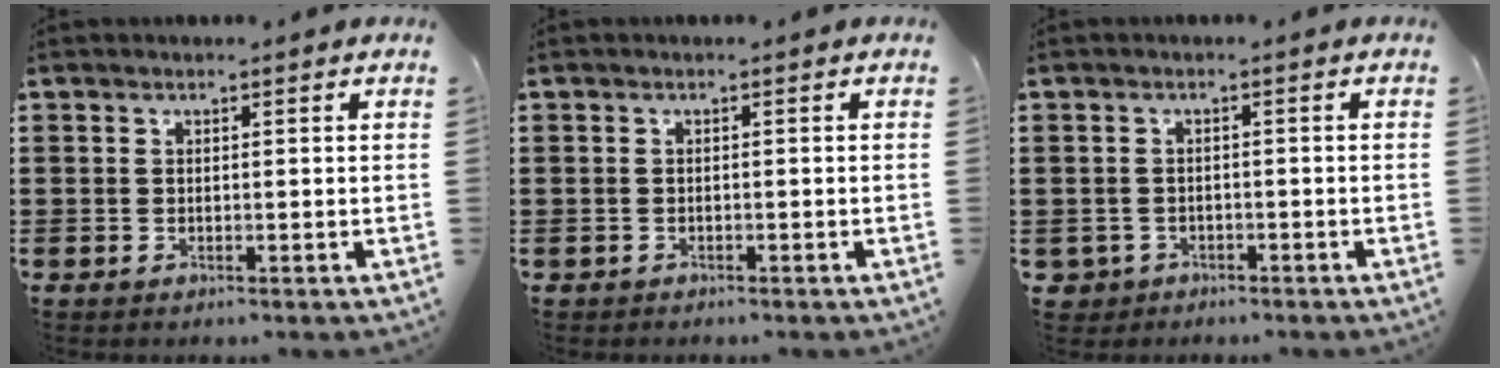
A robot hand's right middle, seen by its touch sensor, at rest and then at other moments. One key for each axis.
{"total": 0.6, "fx": -0.6, "fy": 0.2, "fz": -0.1, "tx": 0.000, "ty": 0.001, "tz": -0.013}
{"total": 1.7, "fx": -1.4, "fy": 1.0, "fz": -0.1, "tx": -0.007, "ty": -0.002, "tz": -0.032}